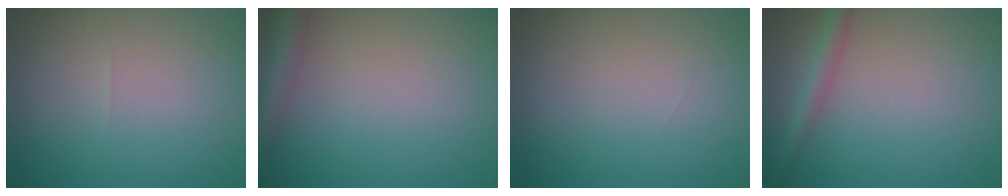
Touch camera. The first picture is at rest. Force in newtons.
{"total": 3.4, "press": 3.4, "slide": 0.2}
{"total": 0.0}
{"total": 2.2, "press": 2.2, "slide": 0.1}